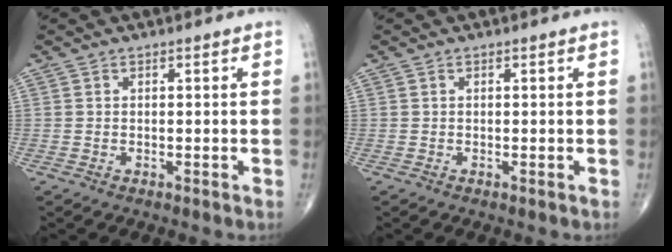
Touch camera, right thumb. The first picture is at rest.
{"total": 0.0}